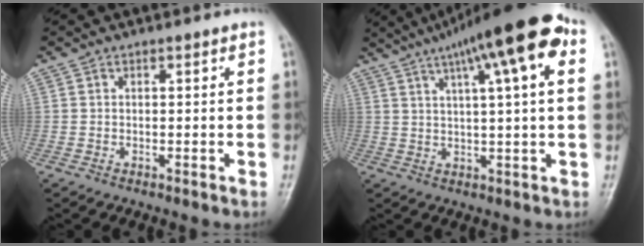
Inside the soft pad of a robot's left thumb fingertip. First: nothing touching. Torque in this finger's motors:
{"motor_torque": [0.66, 0.86, 1.77, -1.00, 0.34]}